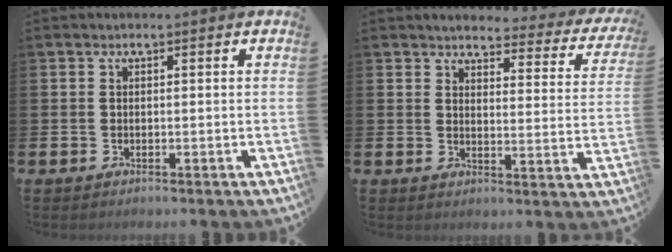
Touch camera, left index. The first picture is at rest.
{"total": 3.1, "force": [2.9, 0.9, 0.7], "torque": [-0.028, -0.025, 0.042]}